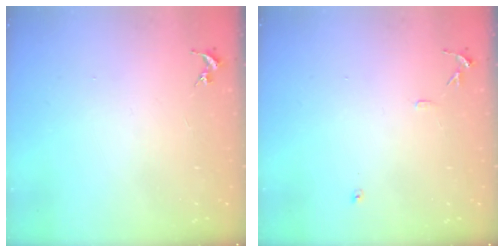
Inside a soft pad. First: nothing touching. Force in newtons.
{"total": 6.1, "press": 6.0, "slide": 0.6}